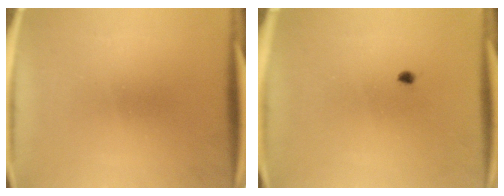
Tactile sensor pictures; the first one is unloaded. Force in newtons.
{"total": 0.7}